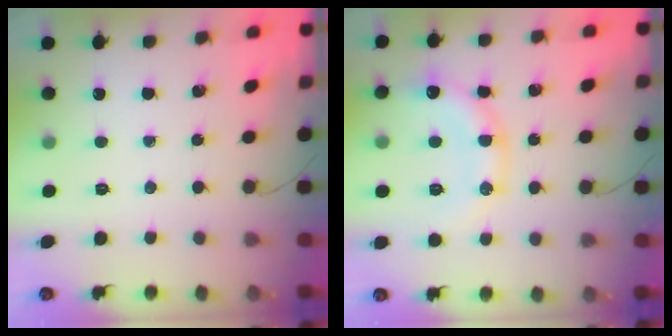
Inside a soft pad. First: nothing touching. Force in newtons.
{"total": 12.1, "press": 12.0, "slide": 1.6}